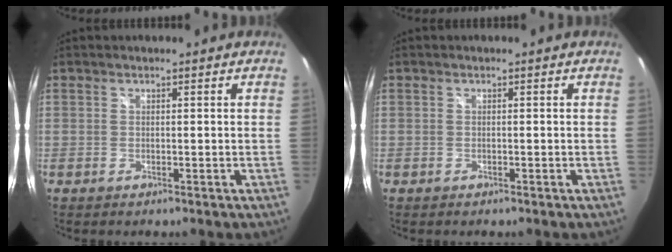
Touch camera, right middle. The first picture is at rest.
{"total": 0.5, "force": [-0.4, 0.3, 0.1], "torque": [-0.003, -0.003, -0.008]}